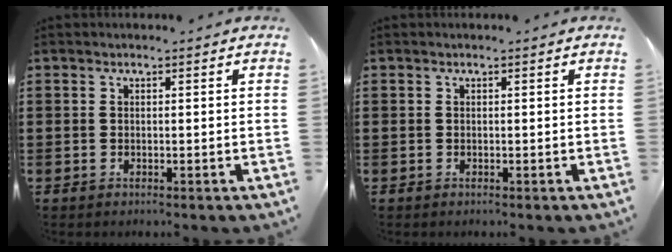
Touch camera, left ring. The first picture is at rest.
{"total": 0.0}